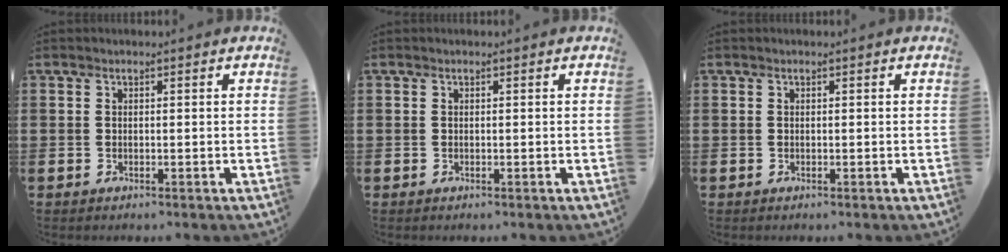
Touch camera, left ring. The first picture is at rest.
{"total": 0.0}
{"total": 0.0}